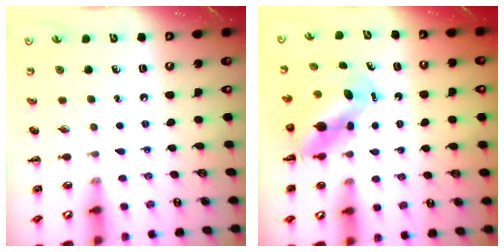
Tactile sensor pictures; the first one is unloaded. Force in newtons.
{"total": 7.3, "press": 7.2, "slide": 1.0}